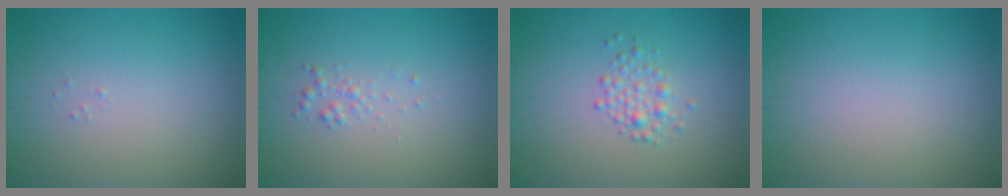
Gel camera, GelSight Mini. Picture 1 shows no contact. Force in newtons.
{"total": 0.9, "press": 0.9, "slide": 0.0}
{"total": 1.7, "press": 1.7, "slide": 0.0}
{"total": 0.0}